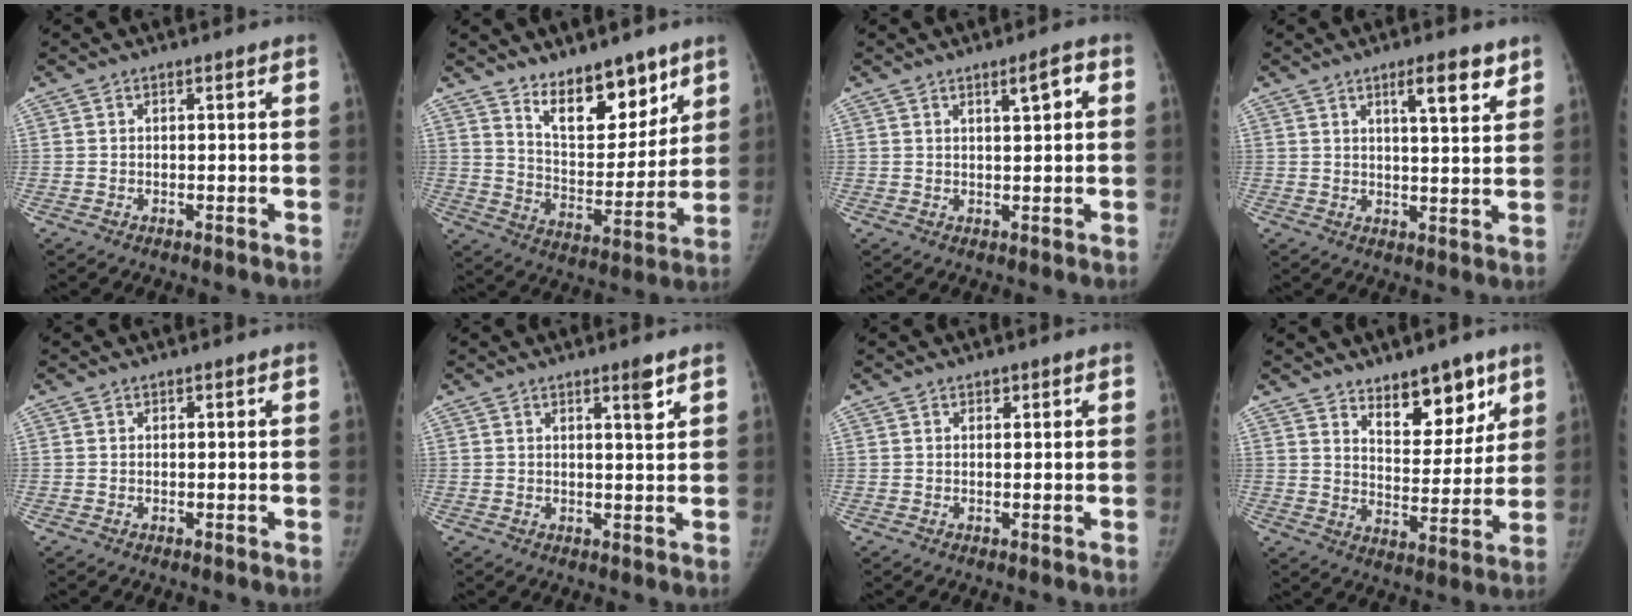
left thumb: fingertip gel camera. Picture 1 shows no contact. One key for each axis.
{"total": 14.0, "fx": 9.9, "fy": 6.4, "fz": 7.6, "tx": -0.069, "ty": -0.081, "tz": 0.173}
{"total": 3.3, "fx": 1.3, "fy": 0.8, "fz": 2.9, "tx": -0.039, "ty": -0.002, "tz": 0.020}
{"total": 7.0, "fx": 4.3, "fy": 1.6, "fz": 5.3, "tx": -0.069, "ty": -0.026, "tz": 0.063}
{"total": 0.0}
{"total": 2.8, "fx": 1.8, "fy": 0.3, "fz": 2.1, "tx": -0.028, "ty": -0.014, "tz": 0.028}
{"total": 0.8, "fx": 0.5, "fy": 0.5, "fz": 0.2, "tx": 0.002, "ty": -0.003, "tz": 0.005}
{"total": 11.6, "fx": 7.8, "fy": 5.7, "fz": 6.5, "tx": -0.049, "ty": -0.056, "tz": 0.126}